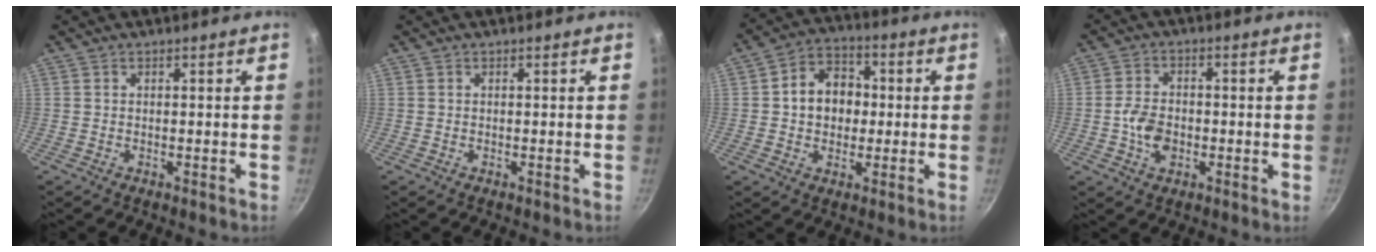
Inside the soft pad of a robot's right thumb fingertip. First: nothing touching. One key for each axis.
{"total": 0.0}
{"total": 10.3, "fx": 0.5, "fy": 8.2, "fz": 6.2, "tx": -0.061, "ty": 0.018, "tz": -0.005}
{"total": 6.0, "fx": -1.2, "fy": 4.1, "fz": 4.3, "tx": -0.072, "ty": 0.012, "tz": -0.027}